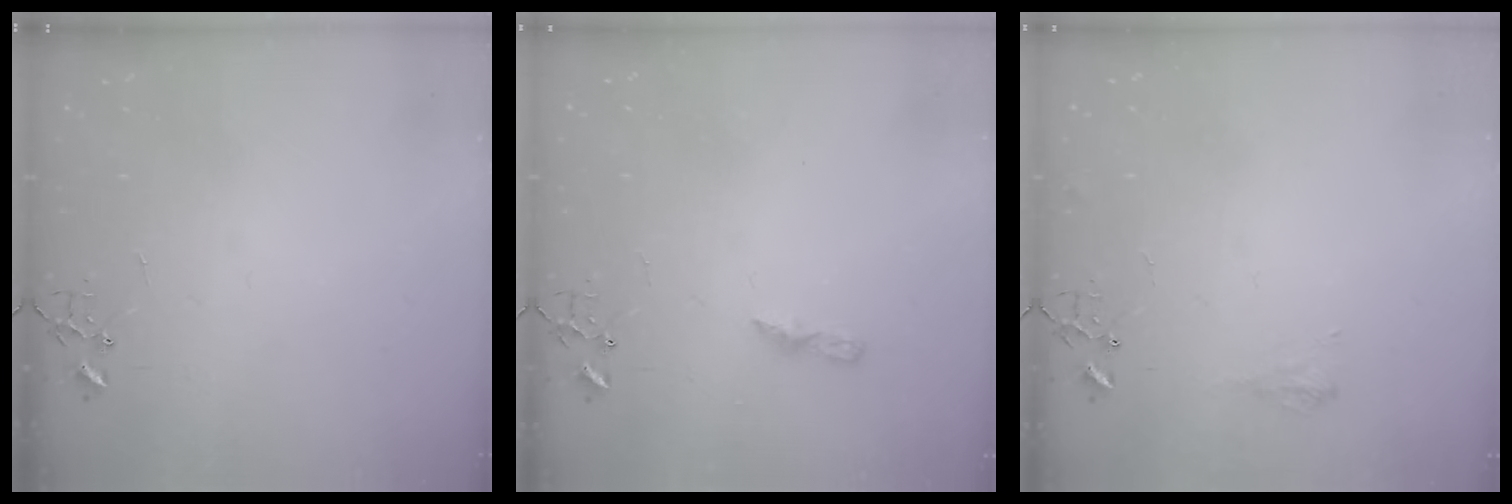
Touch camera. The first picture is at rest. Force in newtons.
{"total": 5.3, "press": 5.3, "slide": 0.6}
{"total": 7.2, "press": 7.1, "slide": 0.9}